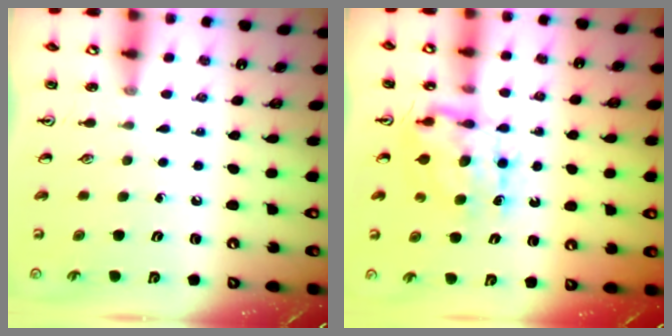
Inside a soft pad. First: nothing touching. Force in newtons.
{"total": 7.2, "press": 7.2, "slide": 0.6}